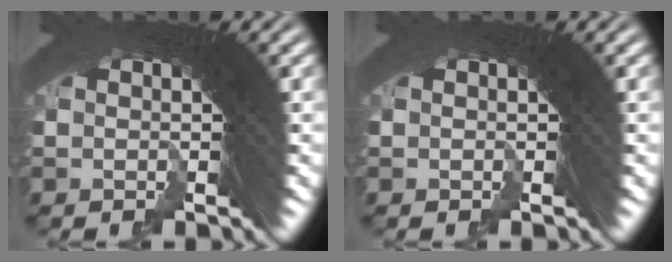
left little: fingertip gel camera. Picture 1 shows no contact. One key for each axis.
{"total": 0.0}